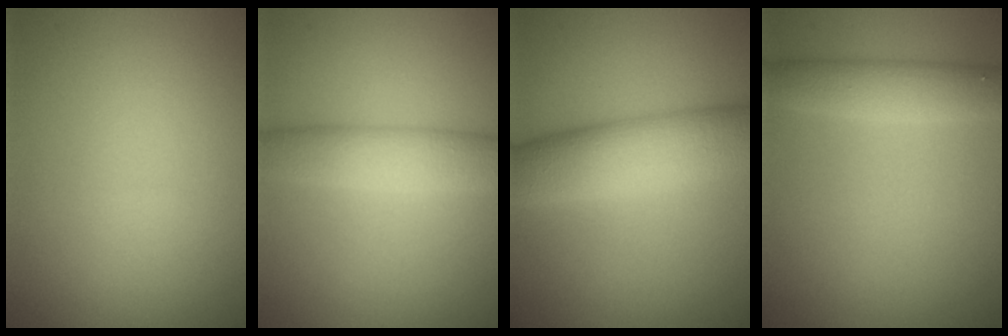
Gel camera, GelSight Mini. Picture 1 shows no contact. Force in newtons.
{"total": 4.6, "press": 4.6, "slide": 0.1}
{"total": 7.5, "press": 7.5, "slide": 0.1}
{"total": 3.5, "press": 3.5, "slide": 0.2}